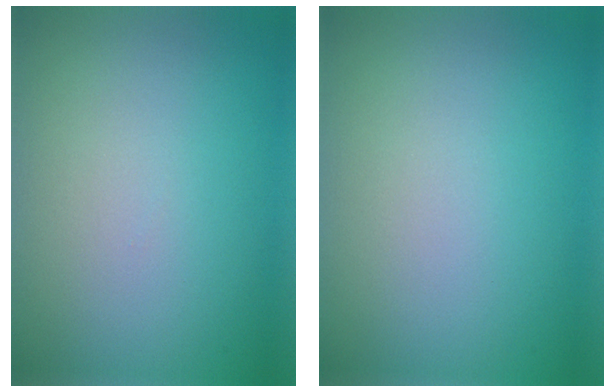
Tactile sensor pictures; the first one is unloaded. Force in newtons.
{"total": 0.0}